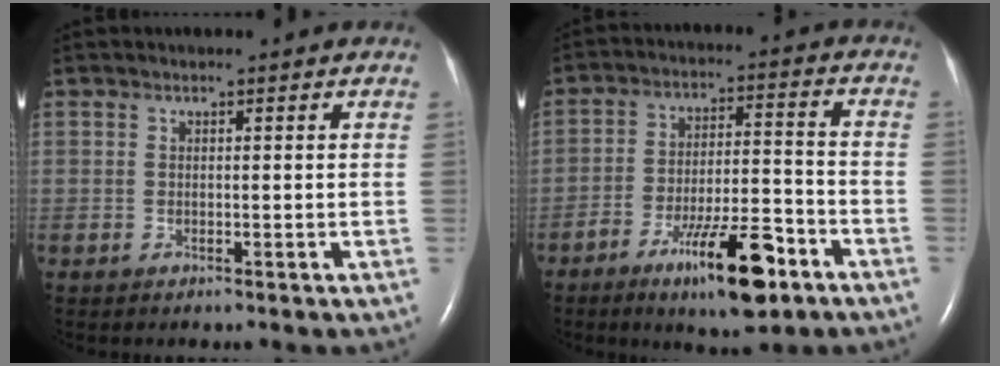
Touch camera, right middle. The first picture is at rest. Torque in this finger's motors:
{"motor_torque": [1.41, -0.73, 0.30, 0.20]}